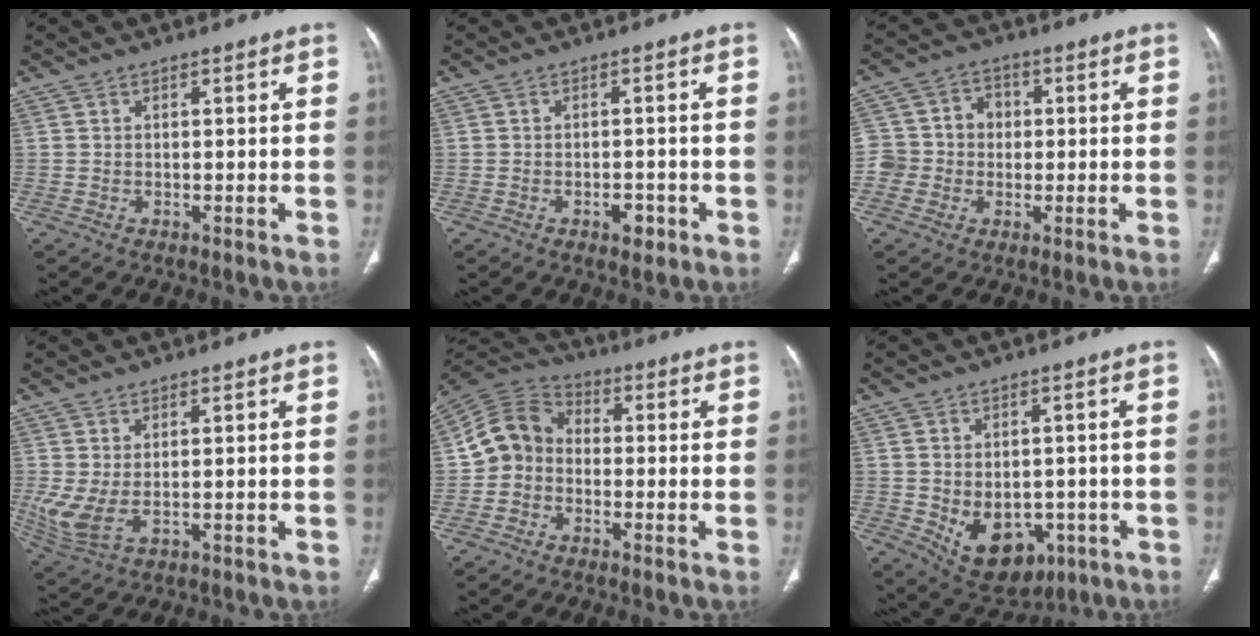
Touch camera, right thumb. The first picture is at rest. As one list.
[{"total": 2.7, "force": [-1.3, 1.5, 1.8], "torque": [-0.012, 0.006, -0.015]}, {"total": 7.9, "force": [-0.7, 7.5, 2.3], "torque": [-0.012, 0.025, -0.019]}, {"total": 5.6, "force": [0.4, 2.4, 5.0], "torque": [-0.128, -0.004, 0.020]}, {"total": 8.5, "force": [-1.6, 7.2, 4.1], "torque": [-0.065, 0.031, -0.048]}, {"total": 11.5, "force": [-3.1, 8.1, 7.5], "torque": [-0.084, 0.004, -0.021]}]